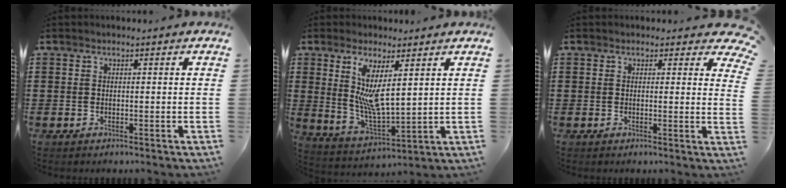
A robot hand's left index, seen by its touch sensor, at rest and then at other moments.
{"total": 7.4, "force": [2.9, 2.3, 6.3], "torque": [-0.145, -0.017, 0.049]}
{"total": 2.1, "force": [1.7, 0.8, 0.9], "torque": [-0.009, -0.006, 0.029]}